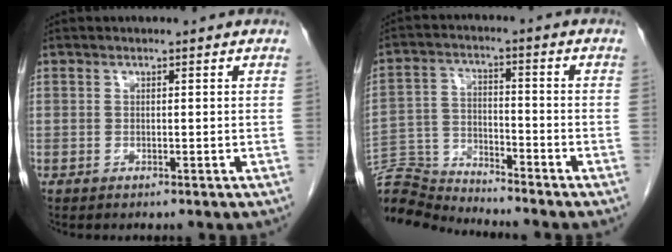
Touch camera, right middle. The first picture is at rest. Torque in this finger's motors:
{"motor_torque": [0.80, -1.34, 0.23, 0.15]}